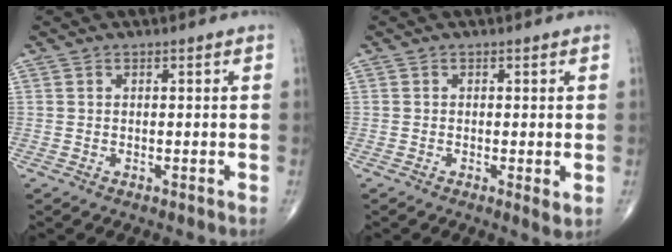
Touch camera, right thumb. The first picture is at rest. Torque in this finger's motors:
{"motor_torque": [-0.43, 0.20, -0.23, 0.04, -0.04]}